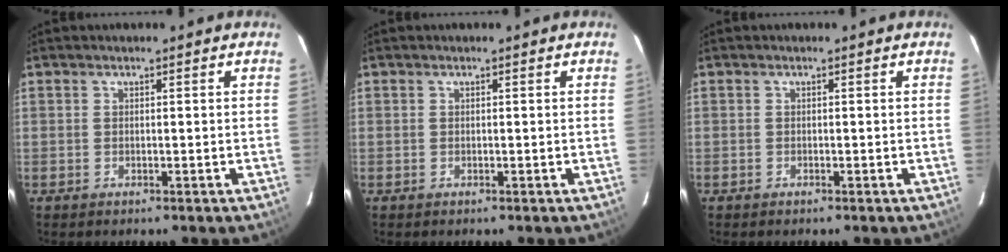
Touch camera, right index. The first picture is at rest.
{"total": 0.0}
{"total": 0.0}